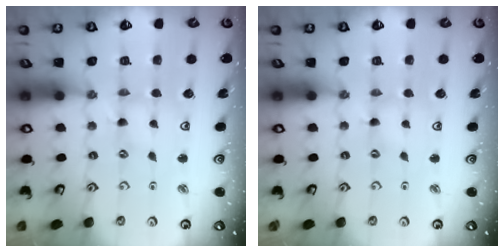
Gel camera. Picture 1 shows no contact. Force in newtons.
{"total": 0.0}